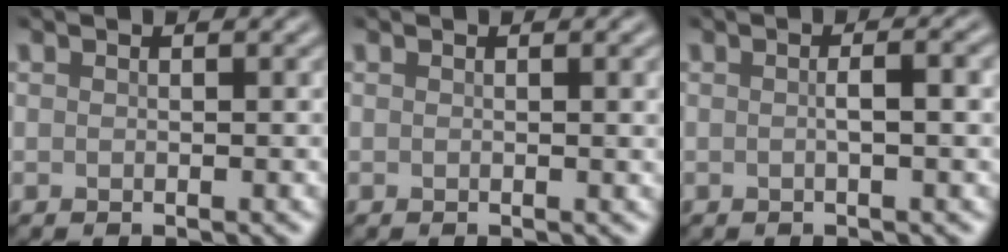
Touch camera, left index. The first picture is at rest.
{"total": 1.3, "force": [0.2, 0.3, 1.2], "torque": [-0.012, 0.002, 0.000]}
{"total": 2.6, "force": [0.0, 0.7, 2.5], "torque": [-0.034, 0.005, -0.004]}